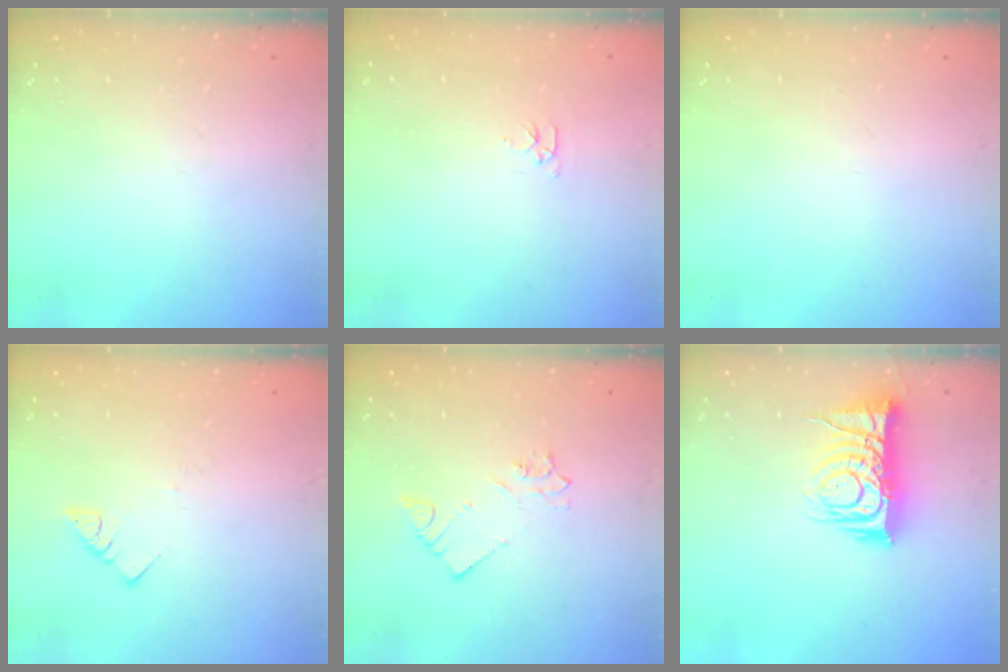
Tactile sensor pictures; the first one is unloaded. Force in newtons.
{"total": 2.8, "press": 2.7, "slide": 0.4}
{"total": 0.0}
{"total": 3.0, "press": 3.0, "slide": 0.1}
{"total": 3.3, "press": 3.3, "slide": 0.3}
{"total": 10.8, "press": 10.8, "slide": 0.7}